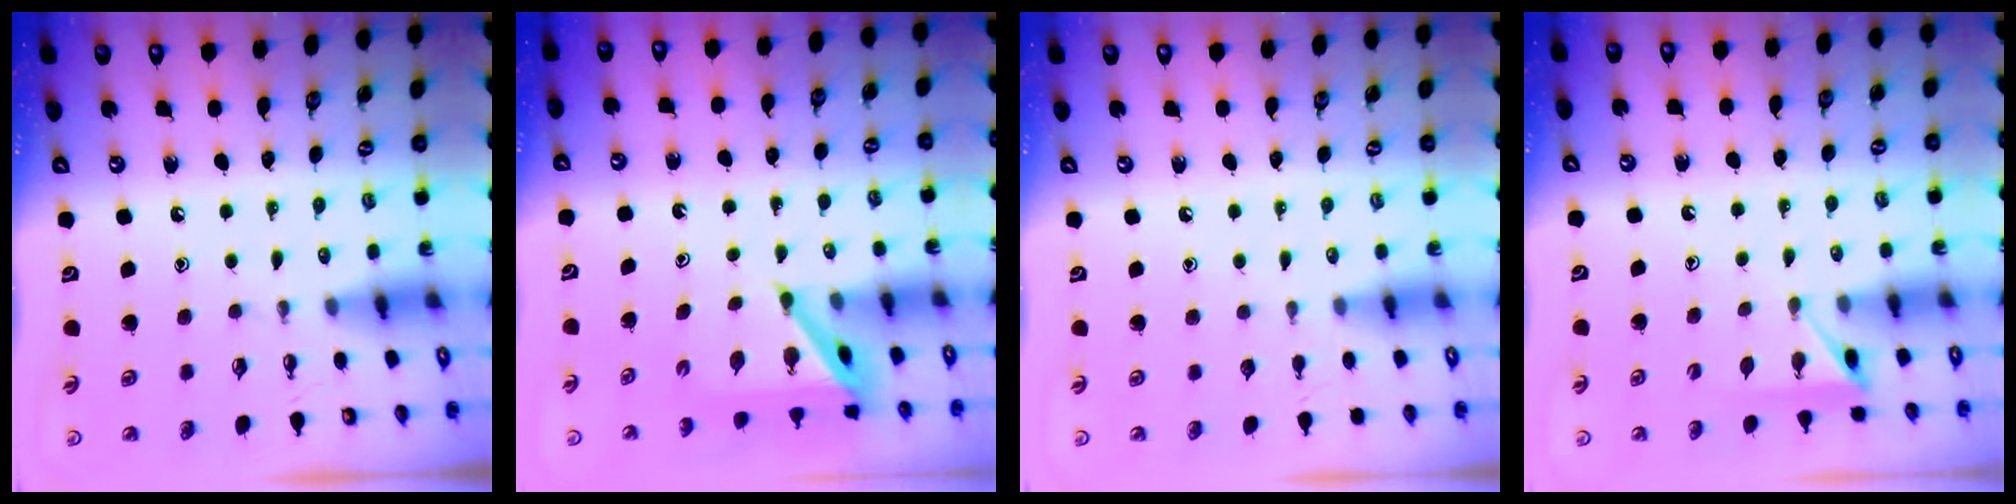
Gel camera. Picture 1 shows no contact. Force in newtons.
{"total": 5.9, "press": 5.9, "slide": 0.3}
{"total": 0.0}
{"total": 4.9, "press": 4.8, "slide": 0.5}